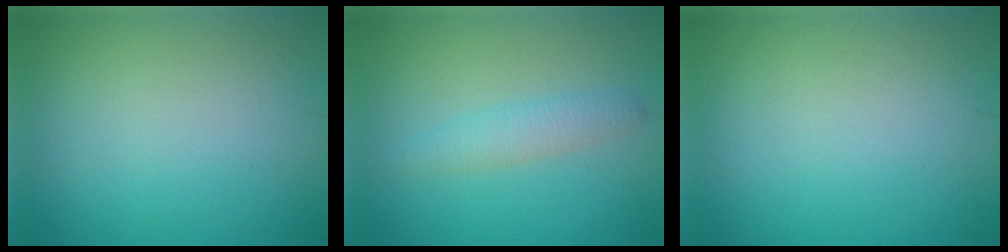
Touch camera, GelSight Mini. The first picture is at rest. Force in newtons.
{"total": 2.1, "press": 2.1, "slide": 0.2}
{"total": 0.0}